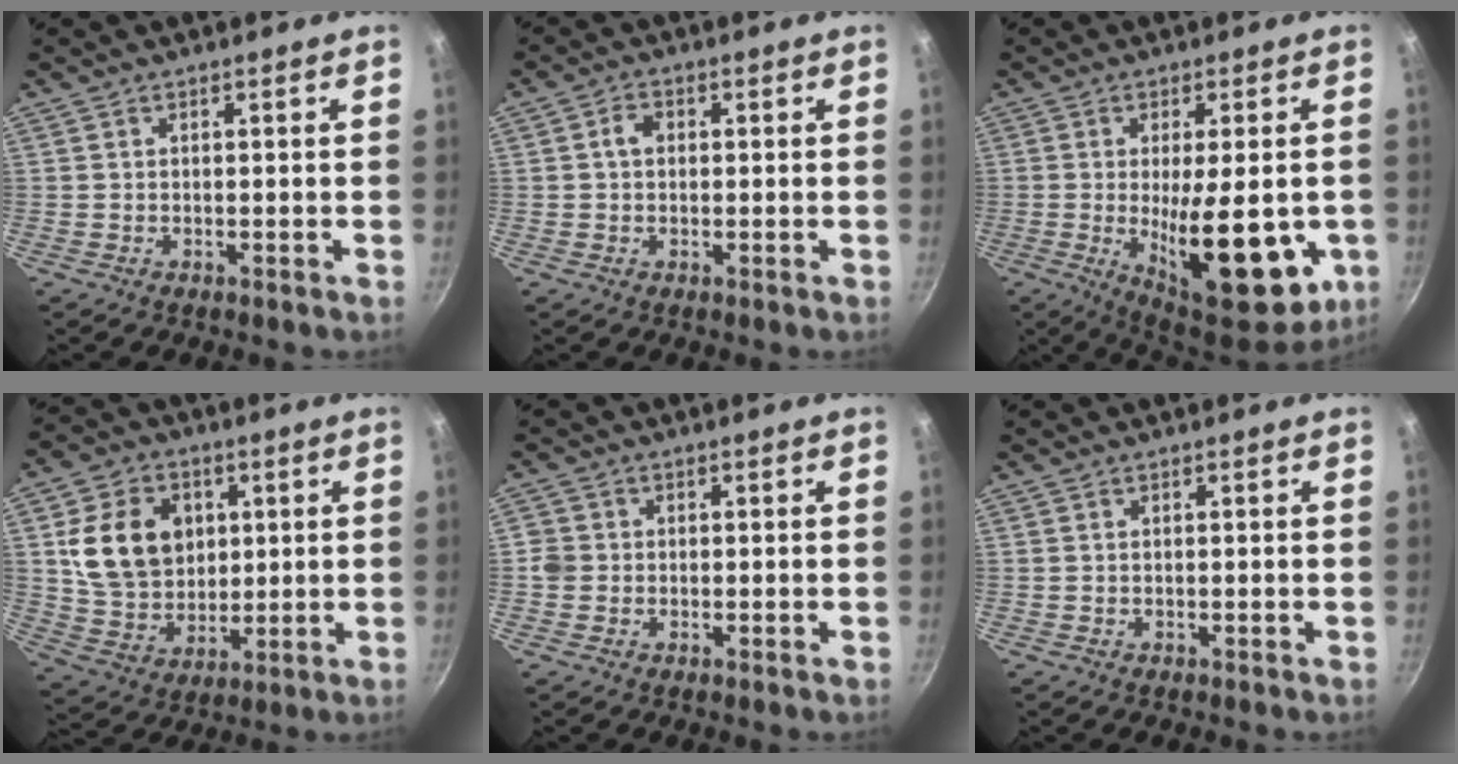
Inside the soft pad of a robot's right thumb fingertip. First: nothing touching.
{"total": 2.9, "force": [0.3, 2.2, 1.9], "torque": [-0.030, 0.009, 0.002]}
{"total": 19.5, "force": [-4.1, 7.6, 17.5], "torque": [-0.225, -0.023, -0.033]}
{"total": 16.0, "force": [3.5, 12.8, 9.1], "torque": [-0.127, -0.005, 0.072]}
{"total": 2.7, "force": [-0.2, 2.5, 0.8], "torque": [-0.003, 0.006, -0.008]}
{"total": 0.0}